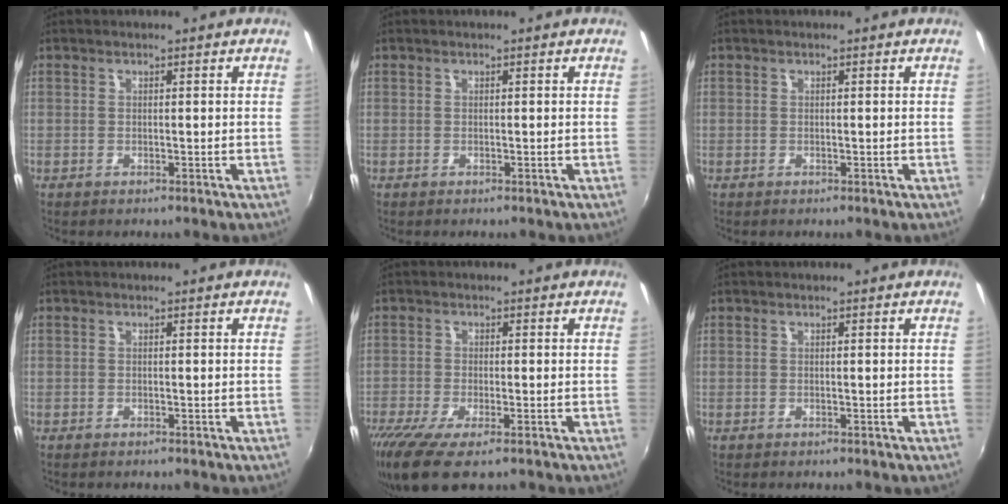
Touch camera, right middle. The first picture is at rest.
{"total": 0.0}
{"total": 0.0}
{"total": 1.1, "force": [-0.7, 0.7, 0.4], "torque": [-0.011, -0.002, -0.008]}
{"total": 9.2, "force": [-5.8, 2.4, 6.7], "torque": [-0.152, -0.040, -0.103]}
{"total": 0.0}